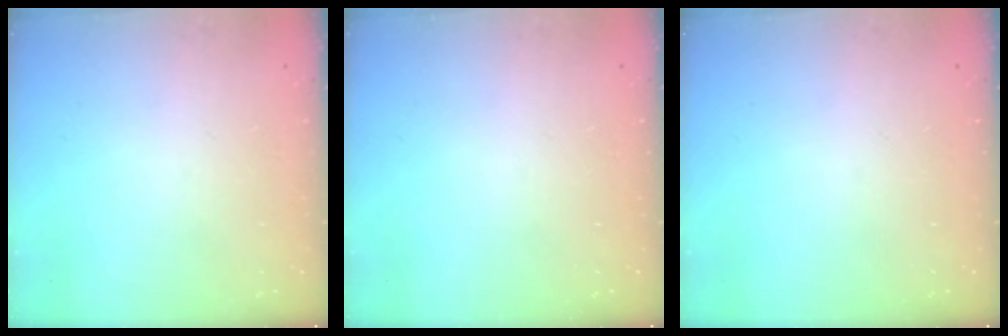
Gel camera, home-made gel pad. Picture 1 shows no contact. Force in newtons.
{"total": 0.0}
{"total": 0.0}